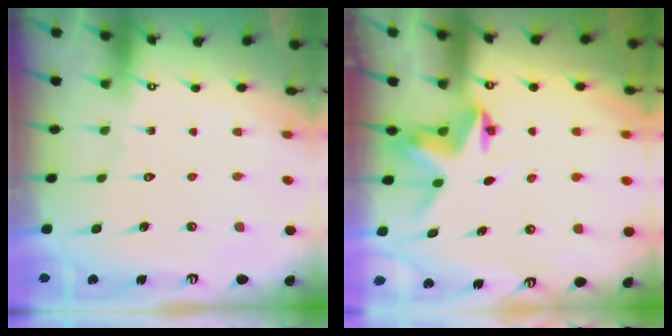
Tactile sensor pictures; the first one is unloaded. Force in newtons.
{"total": 3.9, "press": 3.9, "slide": 0.4}